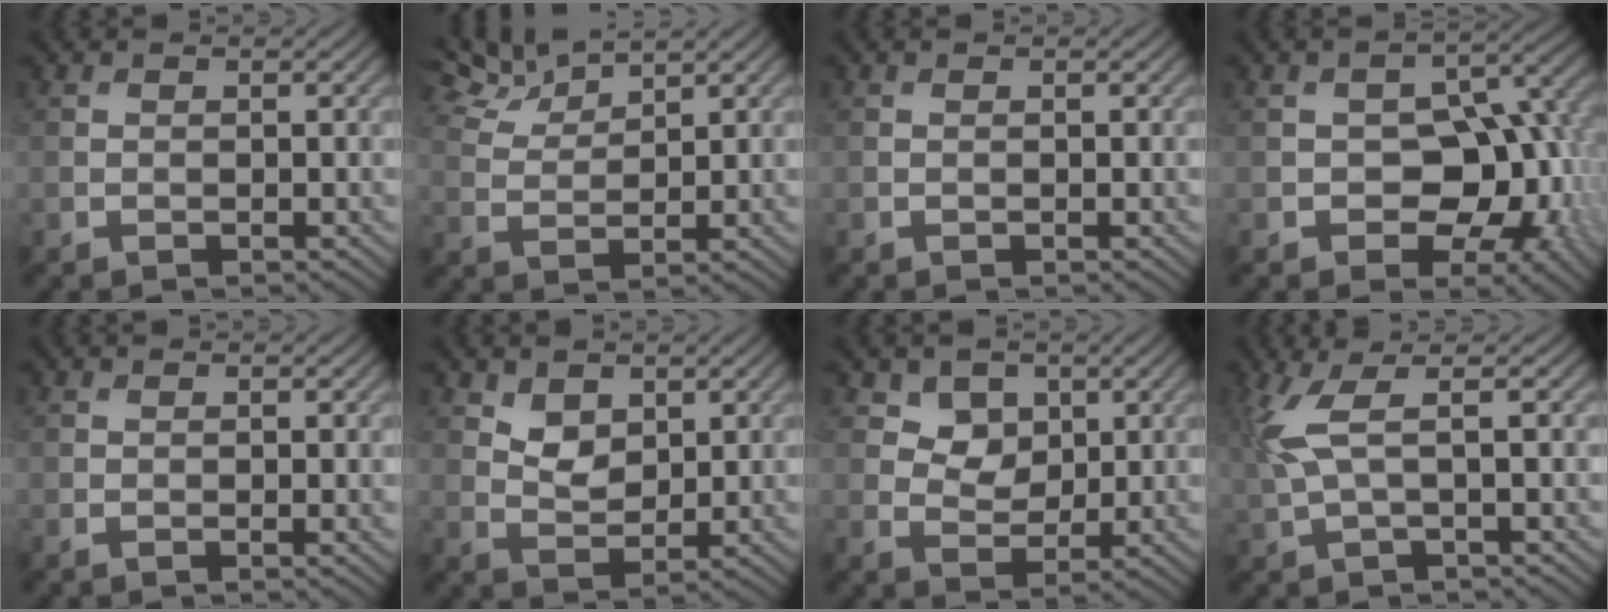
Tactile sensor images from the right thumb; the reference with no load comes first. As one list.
[{"total": 5.1, "force": [4.5, 0.9, 2.2], "torque": [-0.059, 0.009, 0.091]}, {"total": 0.0}, {"total": 10.3, "force": [-2.5, 6.7, 7.4], "torque": [-0.088, -0.010, -0.046]}, {"total": 0.7, "force": [0.0, 0.2, 0.7], "torque": [-0.010, -0.003, 0.001]}, {"total": 3.5, "force": [2.1, 2.2, 1.7], "torque": [-0.039, -0.010, 0.040]}, {"total": 4.3, "force": [2.3, 3.2, 1.6], "torque": [-0.040, -0.026, 0.047]}, {"total": 5.4, "force": [1.4, 1.4, 5.1], "torque": [-0.123, 0.011, 0.027]}]